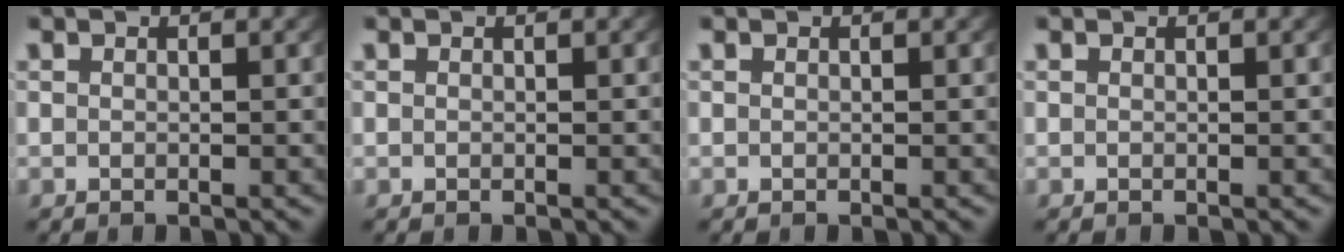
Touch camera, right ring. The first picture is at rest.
{"total": 0.0}
{"total": 0.0}
{"total": 0.0}